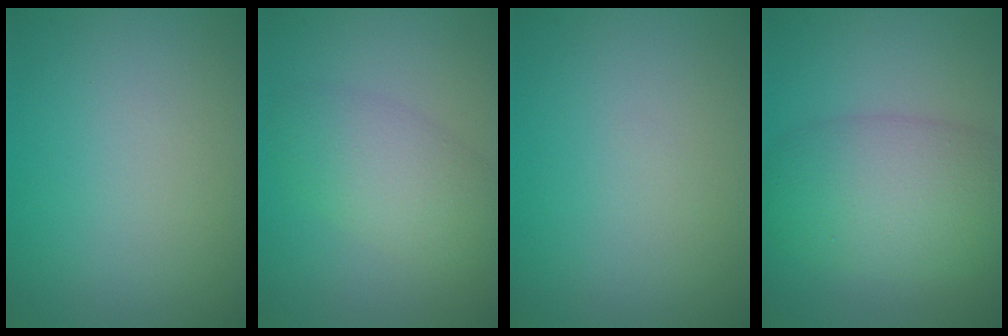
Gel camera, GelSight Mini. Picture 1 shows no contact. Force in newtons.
{"total": 3.9, "press": 3.9, "slide": 0.1}
{"total": 0.0}
{"total": 7.3, "press": 7.3, "slide": 0.3}